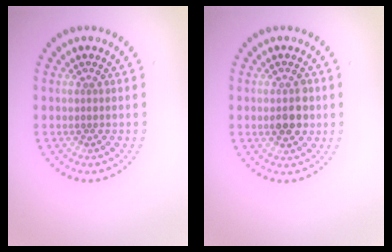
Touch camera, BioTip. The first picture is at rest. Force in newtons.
{"total": 3.0, "press": 3.0, "slide": 0.2}